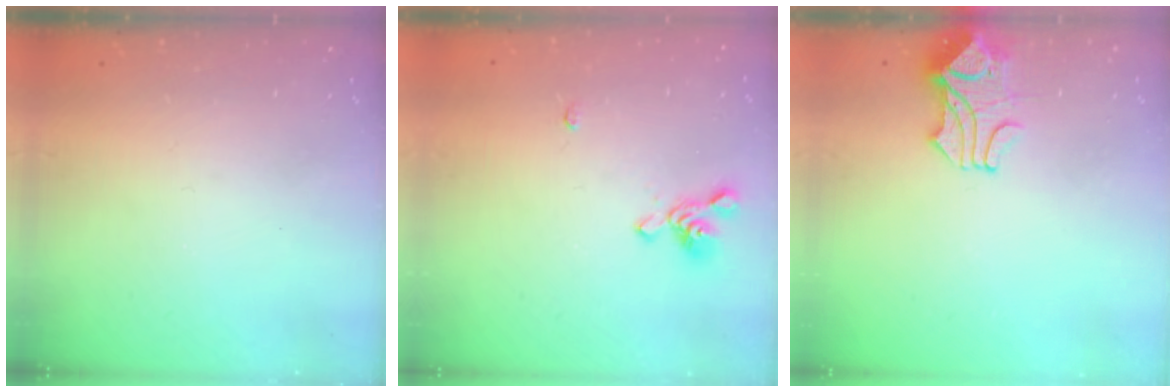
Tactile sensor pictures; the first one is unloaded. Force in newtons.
{"total": 2.6, "press": 2.5, "slide": 0.9}
{"total": 1.7, "press": 1.4, "slide": 1.0}